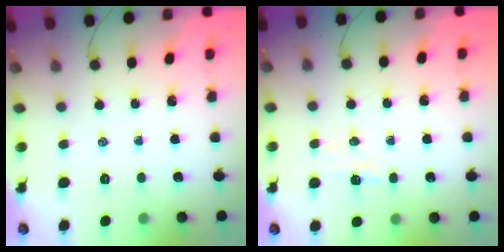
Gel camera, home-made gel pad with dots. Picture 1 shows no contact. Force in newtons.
{"total": 5.3, "press": 5.2, "slide": 0.7}